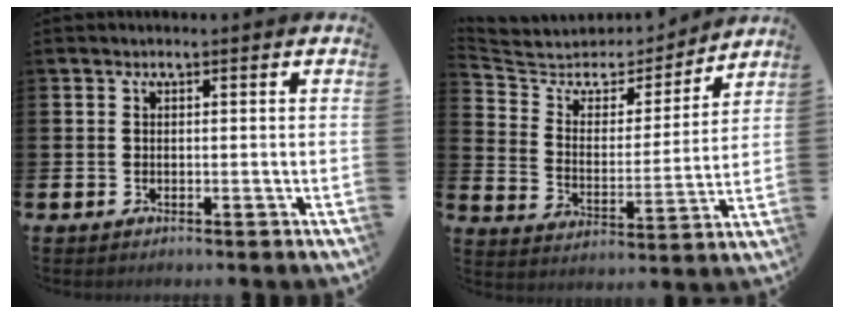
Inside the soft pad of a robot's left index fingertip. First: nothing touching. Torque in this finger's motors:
{"motor_torque": [0.96, -1.18, 0.19, -0.01]}